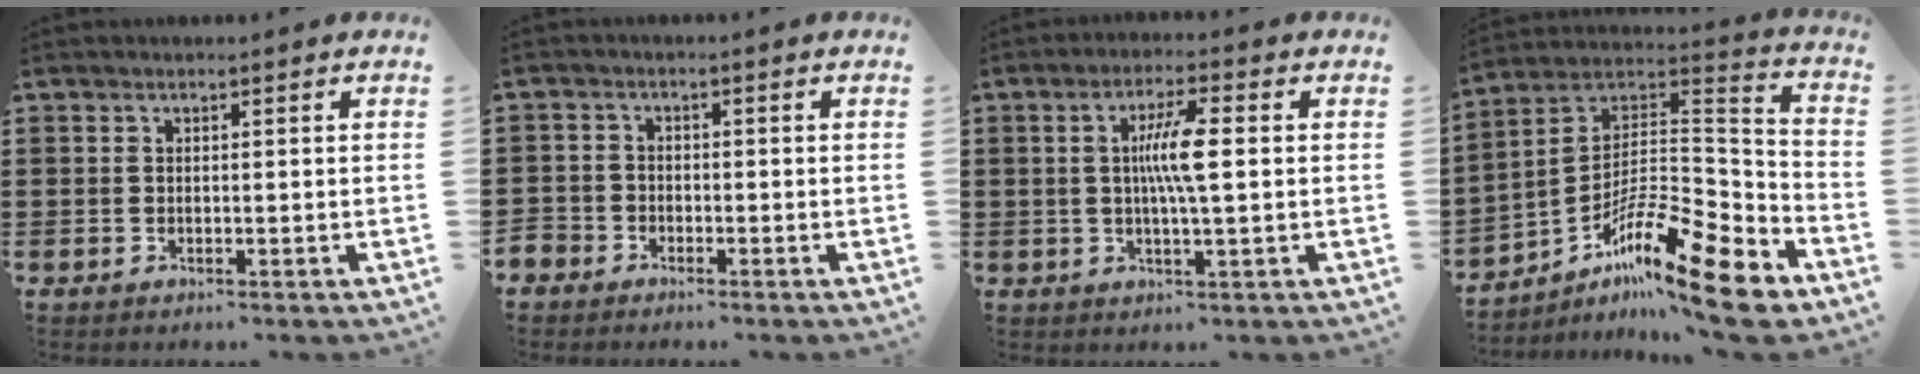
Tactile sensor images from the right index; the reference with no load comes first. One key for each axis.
{"total": 2.3, "fx": -1.9, "fy": 1.3, "fz": -0.2, "tx": -0.011, "ty": -0.003, "tz": -0.046}
{"total": 6.3, "fx": 0.5, "fy": 0.7, "fz": 6.3, "tx": -0.115, "ty": -0.001, "tz": 0.004}
{"total": 15.4, "fx": -10.8, "fy": 2.8, "fz": 10.5, "tx": -0.174, "ty": 0.024, "tz": -0.198}